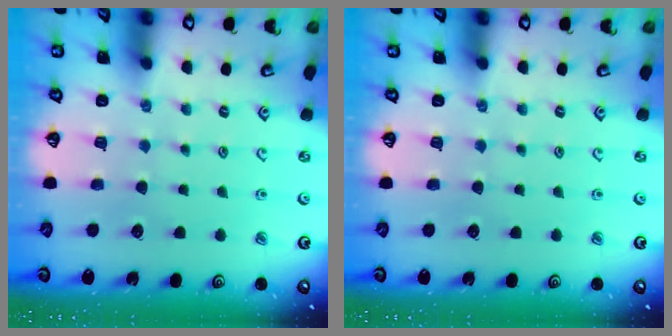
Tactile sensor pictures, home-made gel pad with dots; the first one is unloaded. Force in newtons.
{"total": 0.0}